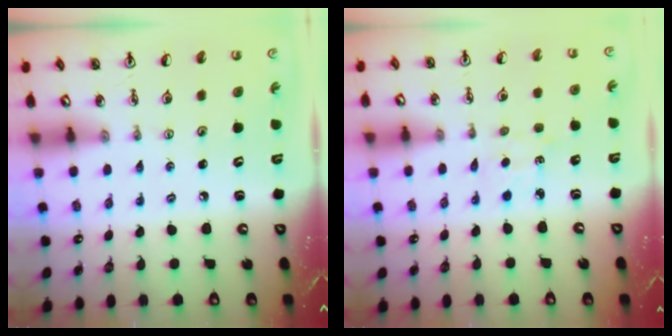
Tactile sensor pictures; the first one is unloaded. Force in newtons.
{"total": 2.3, "press": 2.3, "slide": 0.3}